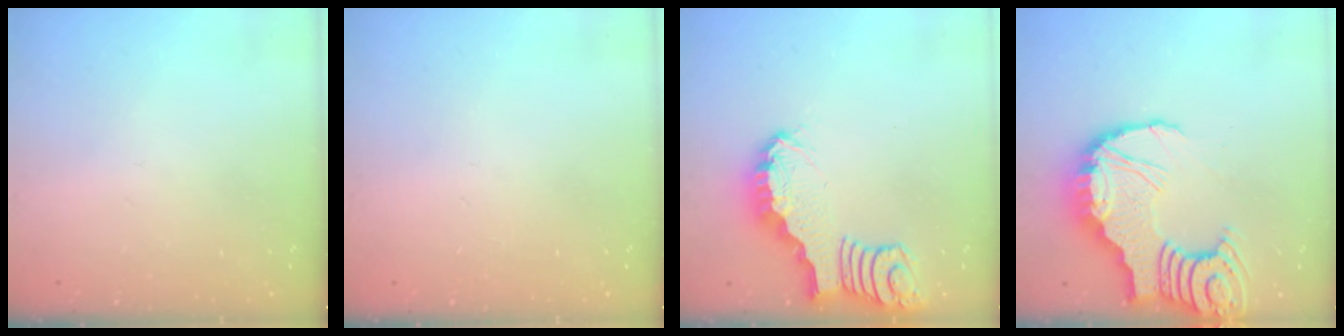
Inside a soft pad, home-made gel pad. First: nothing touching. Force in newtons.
{"total": 0.0}
{"total": 2.0, "press": 2.0, "slide": 0.1}
{"total": 16.7, "press": 16.6, "slide": 1.8}